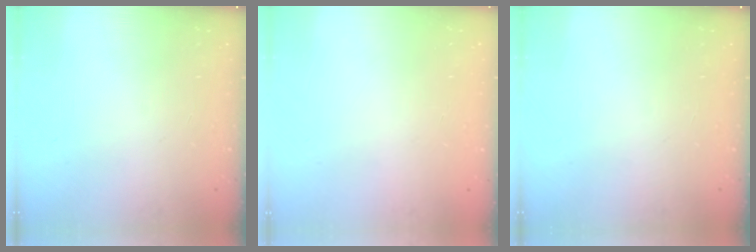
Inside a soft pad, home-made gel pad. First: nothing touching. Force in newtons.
{"total": 0.0}
{"total": 0.0}